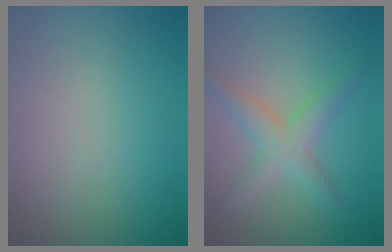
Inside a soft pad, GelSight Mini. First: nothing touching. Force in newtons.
{"total": 2.4, "press": 2.4, "slide": 0.1}